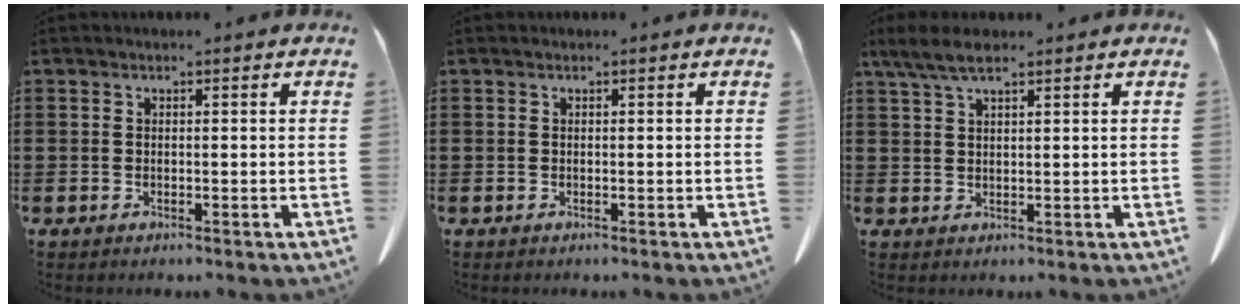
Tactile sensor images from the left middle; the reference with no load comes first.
{"total": 0.0}
{"total": 4.4, "force": [2.8, 1.1, 3.2], "torque": [-0.067, 0.002, 0.052]}